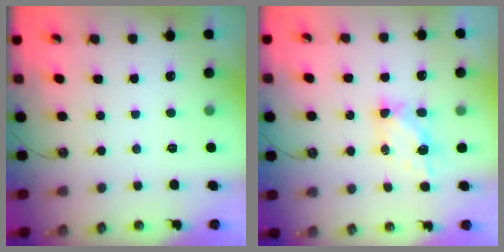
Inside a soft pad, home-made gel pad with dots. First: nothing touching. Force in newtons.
{"total": 5.5, "press": 5.5, "slide": 0.3}